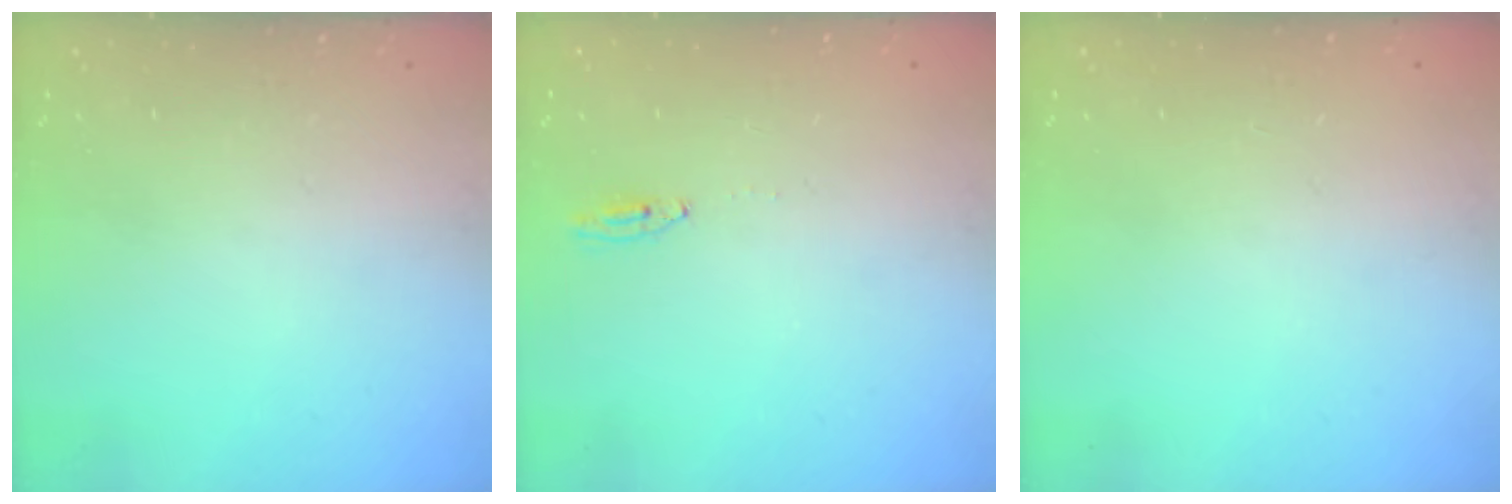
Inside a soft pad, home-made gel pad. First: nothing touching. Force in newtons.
{"total": 2.0, "press": 2.0, "slide": 0.2}
{"total": 0.0}